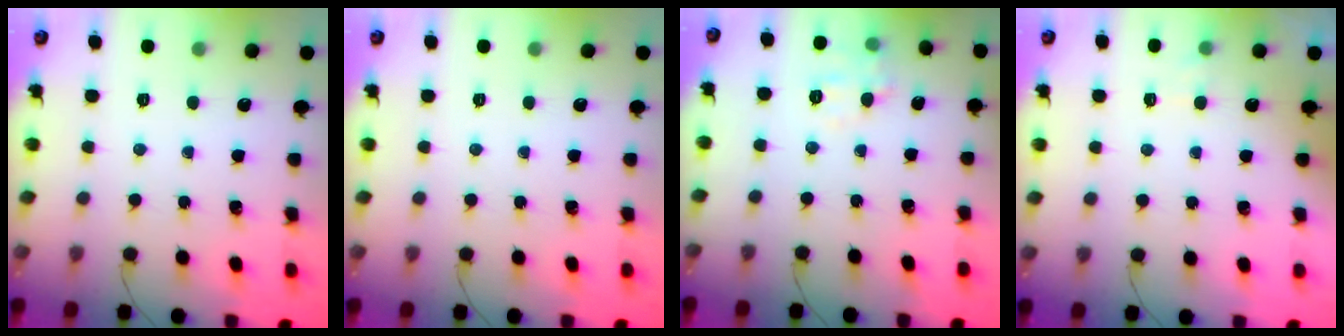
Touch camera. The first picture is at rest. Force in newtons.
{"total": 0.0}
{"total": 6.4, "press": 6.3, "slide": 1.0}
{"total": 1.4, "press": 1.0, "slide": 1.0}